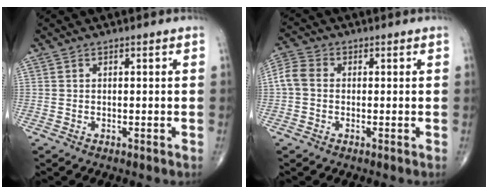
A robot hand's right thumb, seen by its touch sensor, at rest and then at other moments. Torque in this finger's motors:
{"motor_torque": [-0.13, 0.20, -0.01, -0.04, 0.02]}